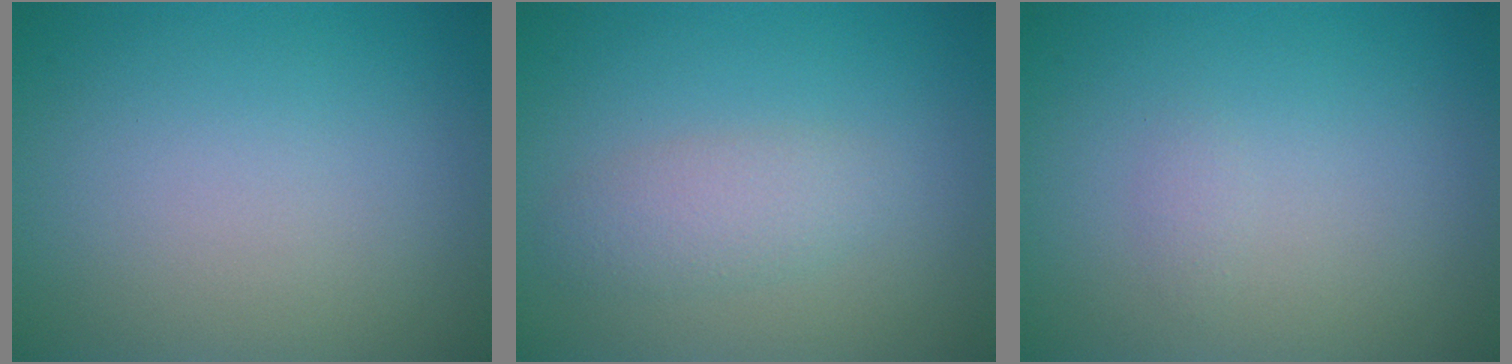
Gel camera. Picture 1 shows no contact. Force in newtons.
{"total": 2.2, "press": 2.2, "slide": 0.1}
{"total": 0.5, "press": 0.5, "slide": 0.1}